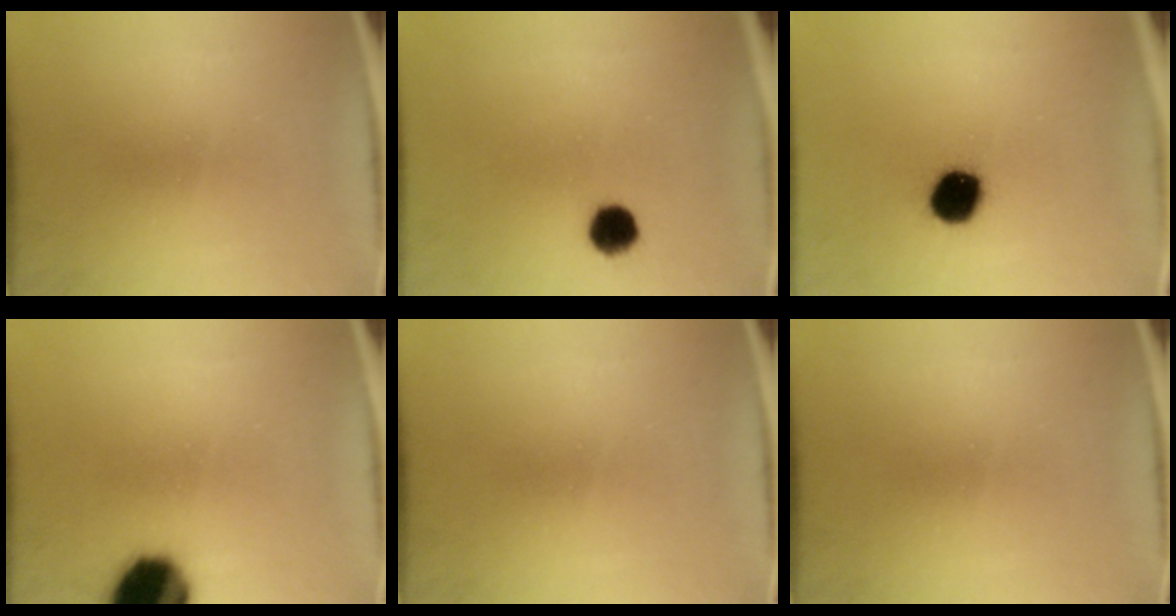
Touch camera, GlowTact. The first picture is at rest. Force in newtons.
{"total": 5.1}
{"total": 10.4}
{"total": 18.4}
{"total": 0.0}
{"total": 0.0}